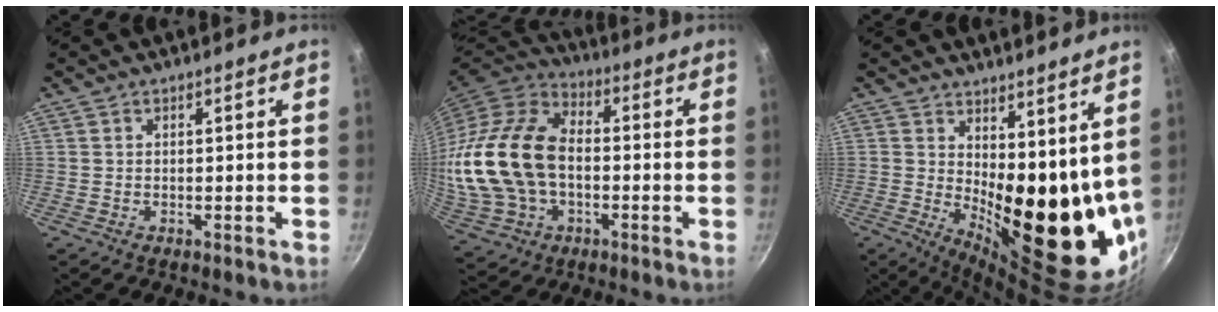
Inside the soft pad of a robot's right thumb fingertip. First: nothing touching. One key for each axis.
{"total": 23.0, "fx": -1.2, "fy": 15.6, "fz": 16.8, "tx": -0.329, "ty": 0.032, "tz": -0.017}
{"total": 18.2, "fx": 5.2, "fy": 8.2, "fz": 15.3, "tx": -0.181, "ty": -0.062, "tz": 0.097}